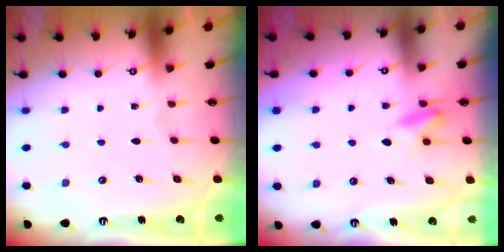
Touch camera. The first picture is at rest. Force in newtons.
{"total": 7.8, "press": 7.7, "slide": 1.1}